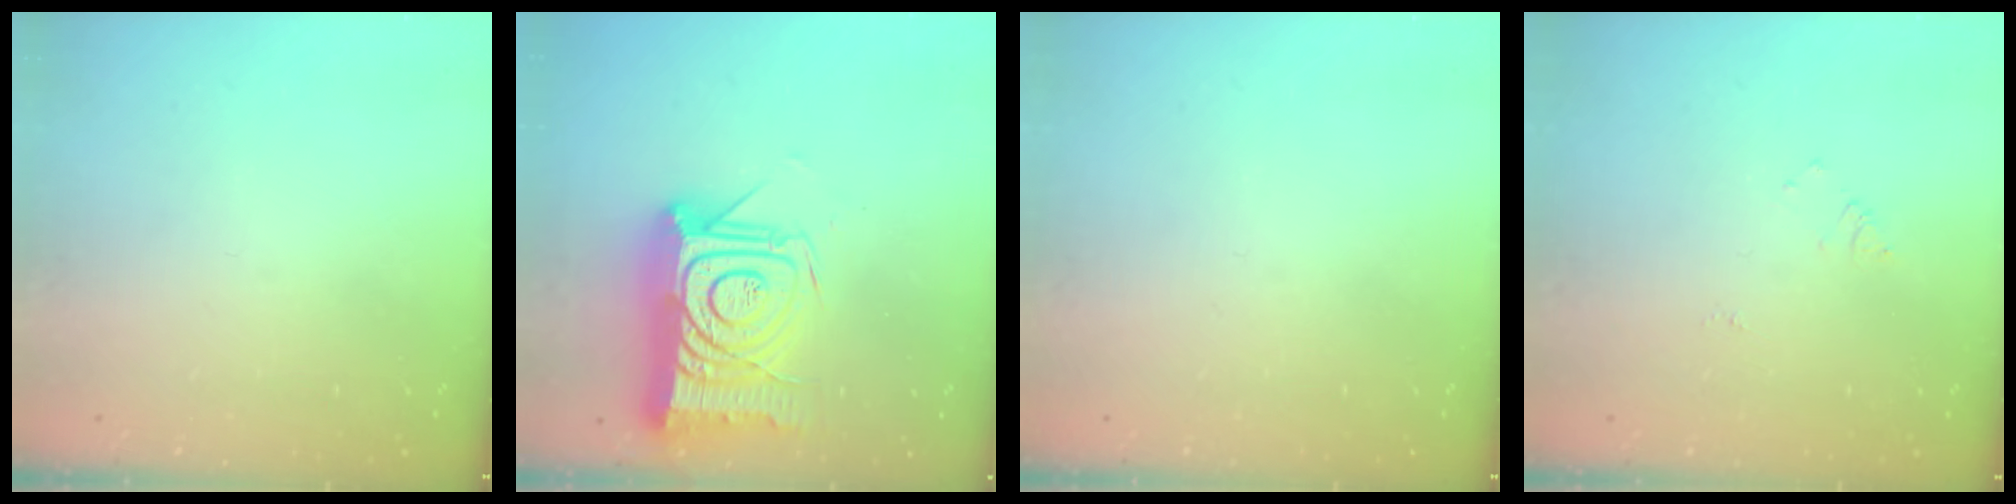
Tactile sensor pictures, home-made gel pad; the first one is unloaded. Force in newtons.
{"total": 22.4, "press": 22.4, "slide": 1.7}
{"total": 0.0}
{"total": 4.7, "press": 4.7, "slide": 0.6}